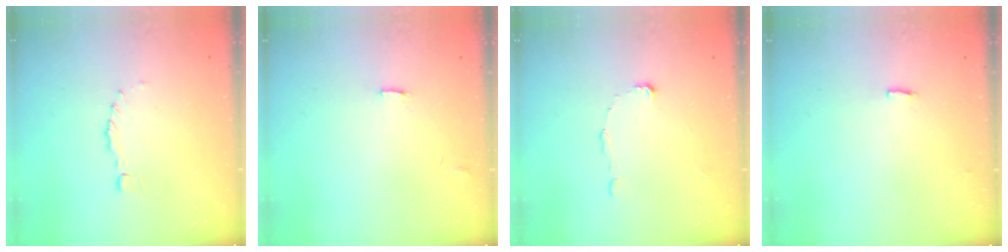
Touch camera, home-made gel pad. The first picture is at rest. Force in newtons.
{"total": 1.2, "press": 1.2, "slide": 0.1}
{"total": 6.9, "press": 6.9, "slide": 0.5}
{"total": 2.7, "press": 2.6, "slide": 0.5}